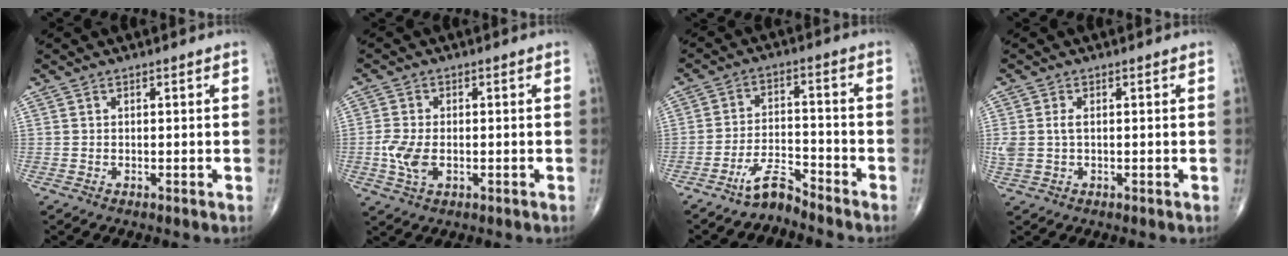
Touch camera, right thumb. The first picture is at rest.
{"total": 5.5, "force": [-1.0, 3.2, 4.4], "torque": [-0.105, -0.002, -0.019]}
{"total": 5.1, "force": [-4.8, 0.8, 1.7], "torque": [-0.023, 0.047, -0.096]}
{"total": 3.6, "force": [0.3, 2.2, 2.8], "torque": [-0.081, 0.006, 0.008]}